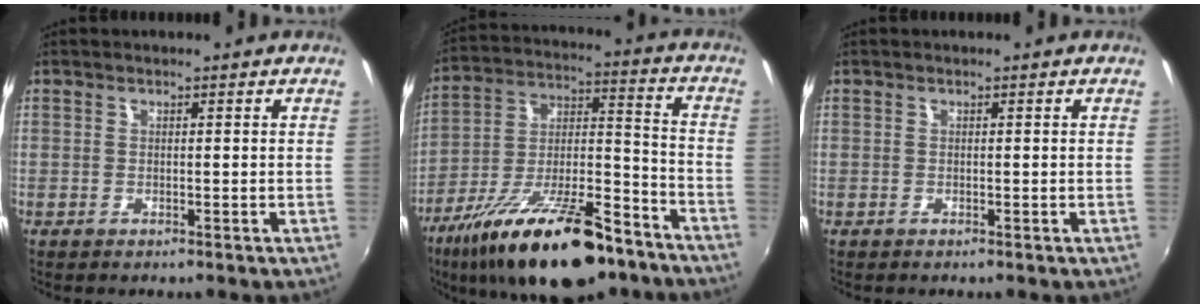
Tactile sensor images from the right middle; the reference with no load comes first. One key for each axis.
{"total": 23.9, "fx": -15.6, "fy": 8.3, "fz": 16.1, "tx": -0.281, "ty": -0.013, "tz": -0.243}
{"total": 0.0}